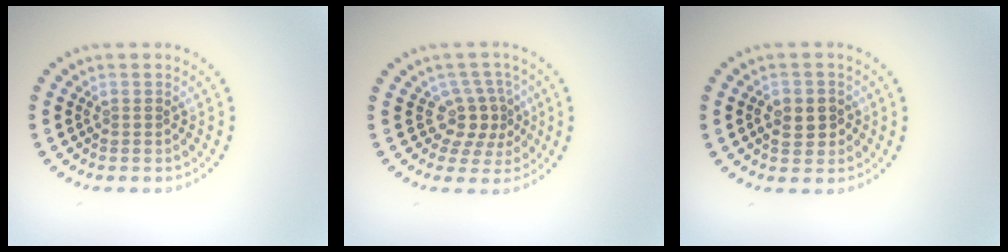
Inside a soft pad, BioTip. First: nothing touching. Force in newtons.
{"total": 3.2, "press": 2.3, "slide": 2.2}
{"total": 2.8, "press": 2.7, "slide": 0.5}